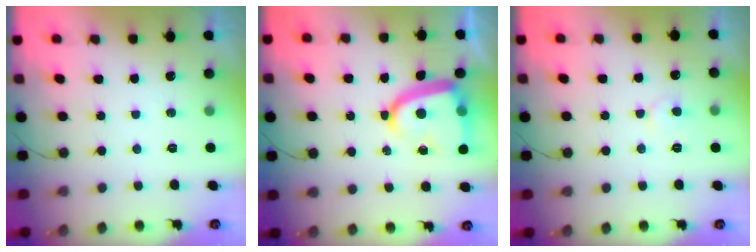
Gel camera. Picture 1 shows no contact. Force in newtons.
{"total": 14.0, "press": 13.9, "slide": 1.5}
{"total": 4.1, "press": 4.1, "slide": 0.3}